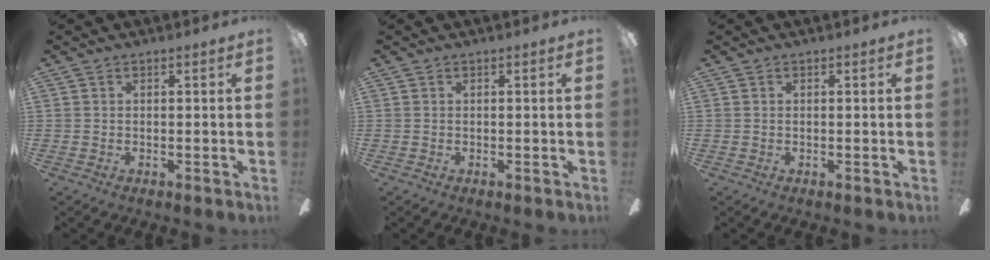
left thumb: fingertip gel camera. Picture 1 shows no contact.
{"total": 0.0}
{"total": 0.0}